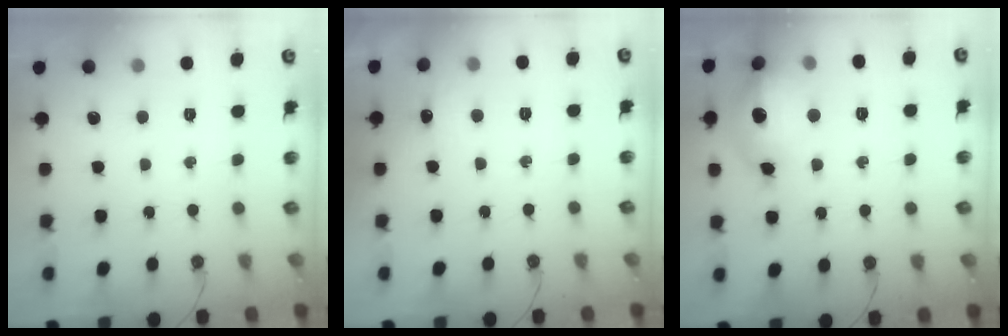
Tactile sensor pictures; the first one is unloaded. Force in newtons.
{"total": 5.6, "press": 5.3, "slide": 1.6}
{"total": 18.8, "press": 18.8, "slide": 1.1}